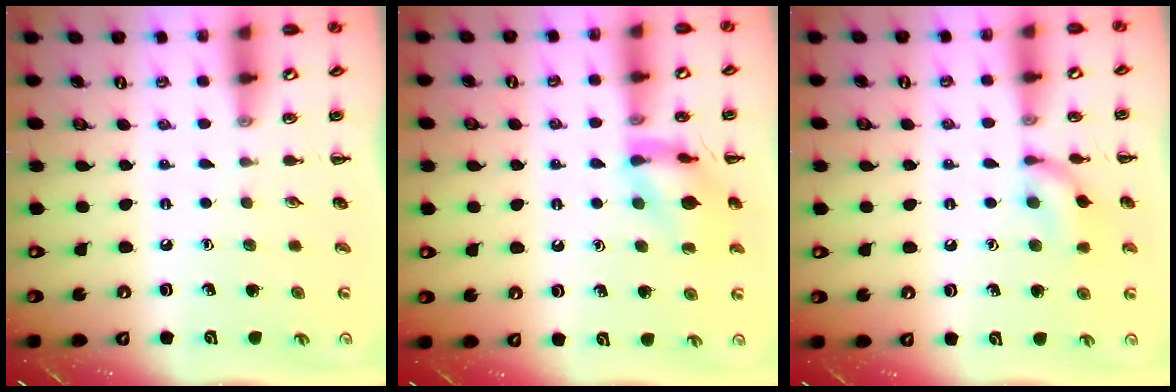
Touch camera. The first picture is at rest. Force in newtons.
{"total": 12.8, "press": 12.7, "slide": 1.2}
{"total": 10.0, "press": 10.0, "slide": 0.5}